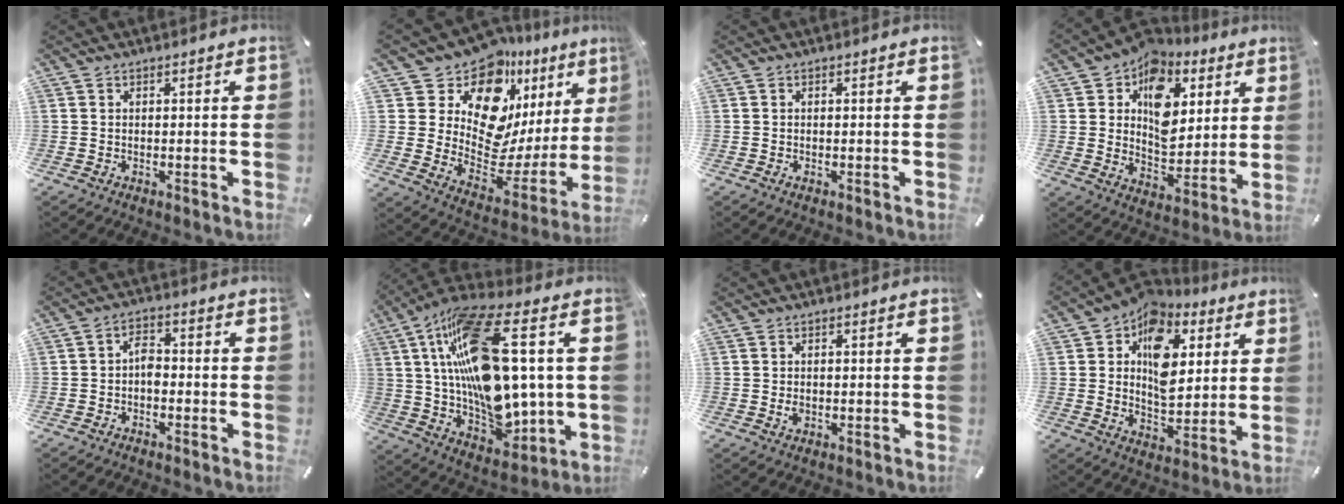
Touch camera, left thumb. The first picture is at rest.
{"total": 15.6, "force": [11.0, 8.7, 6.8], "torque": [-0.101, -0.138, 0.186]}
{"total": 0.6, "force": [-0.2, 0.3, 0.4], "torque": [-0.008, -0.003, -0.004]}
{"total": 13.8, "force": [5.8, 10.4, 7.0], "torque": [-0.104, -0.042, 0.107]}
{"total": 3.9, "force": [-1.2, 2.4, 2.8], "torque": [-0.065, 0.008, -0.027]}
{"total": 24.2, "force": [4.7, 11.4, 20.9], "torque": [-0.395, -0.026, 0.079]}
{"total": 1.4, "force": [-0.1, 1.1, 0.9], "torque": [-0.012, 0.000, -0.004]}
{"total": 14.6, "force": [5.5, 10.4, 8.7], "torque": [-0.135, -0.025, 0.101]}